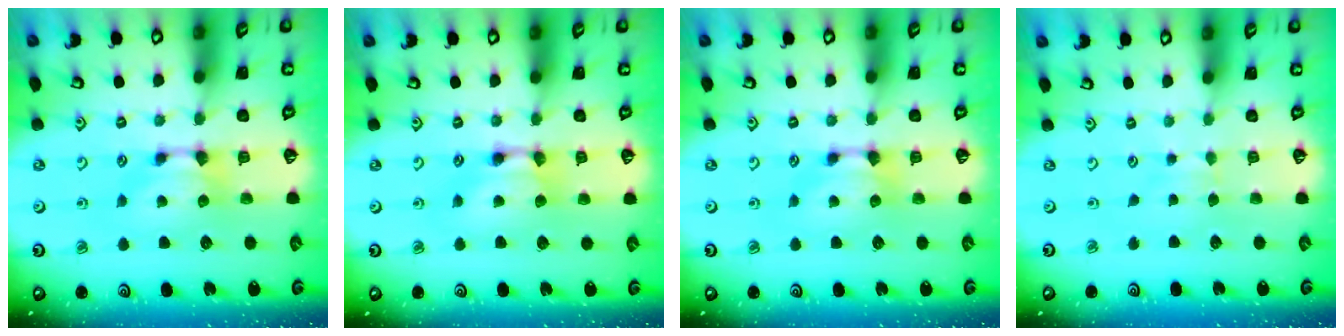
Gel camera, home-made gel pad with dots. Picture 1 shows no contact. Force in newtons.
{"total": 2.1, "press": 2.1, "slide": 0.1}
{"total": 0.0}
{"total": 2.9, "press": 2.8, "slide": 0.4}